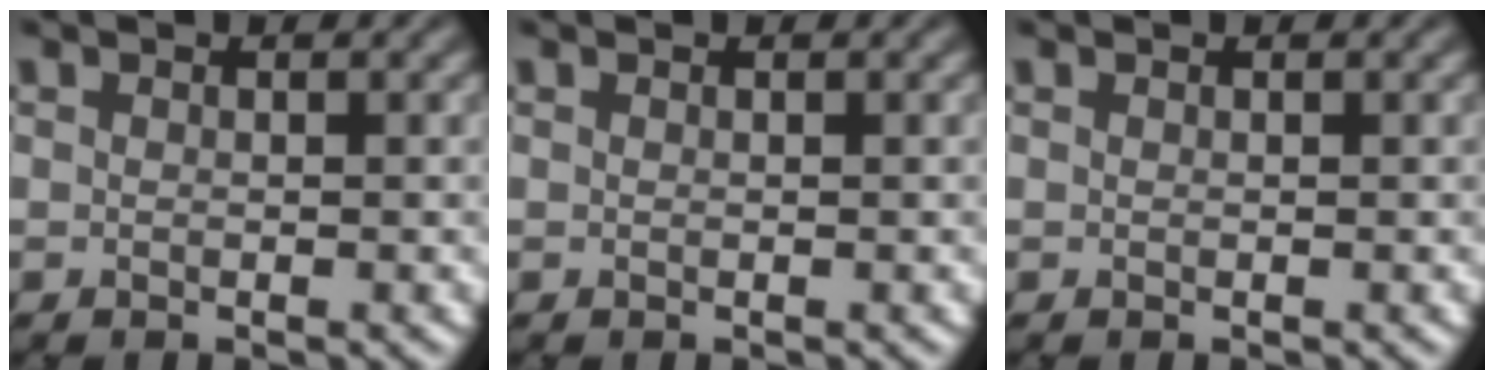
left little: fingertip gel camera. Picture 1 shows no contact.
{"total": 0.0}
{"total": 0.0}